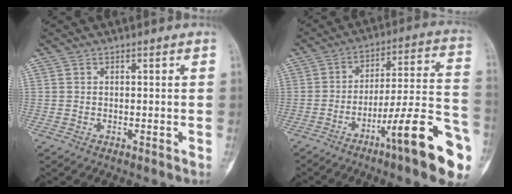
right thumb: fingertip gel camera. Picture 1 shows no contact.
{"total": 18.6, "force": [-9.4, 2.6, 15.8], "torque": [-0.218, 0.060, -0.141]}